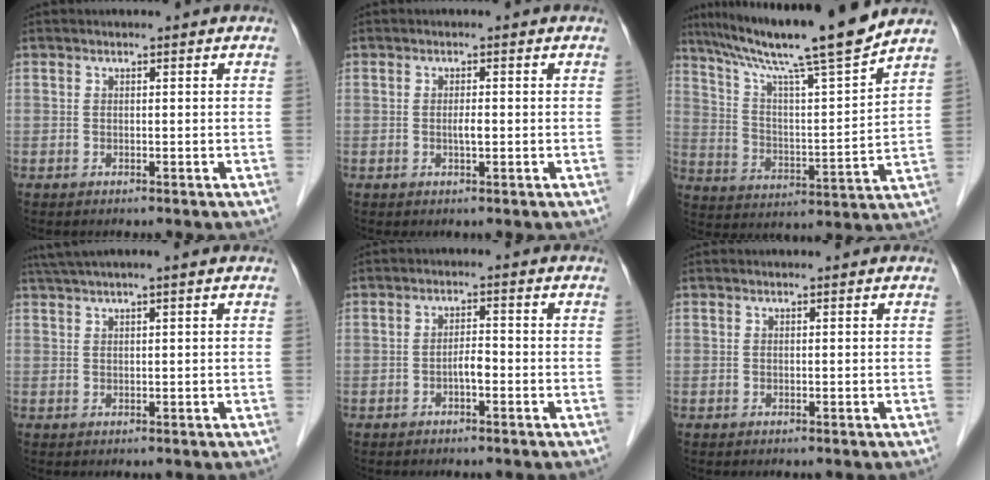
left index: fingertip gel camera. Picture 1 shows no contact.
{"total": 1.4, "force": [-0.4, 0.2, 1.3], "torque": [-0.025, -0.004, -0.006]}
{"total": 18.1, "force": [15.0, -1.0, 10.2], "torque": [-0.171, -0.005, 0.240]}
{"total": 3.8, "force": [2.8, -0.9, 2.5], "torque": [-0.048, 0.021, 0.057]}
{"total": 2.2, "force": [-1.2, 0.5, 1.7], "torque": [-0.026, 0.000, -0.021]}
{"total": 0.0}